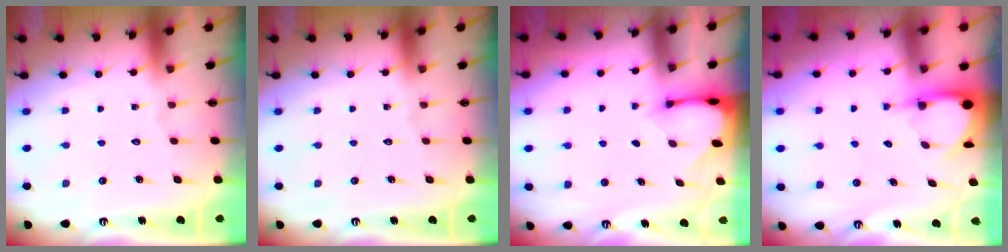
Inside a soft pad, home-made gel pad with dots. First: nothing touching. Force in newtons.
{"total": 0.0}
{"total": 2.7, "press": 2.7, "slide": 0.3}
{"total": 3.4, "press": 3.4, "slide": 0.2}